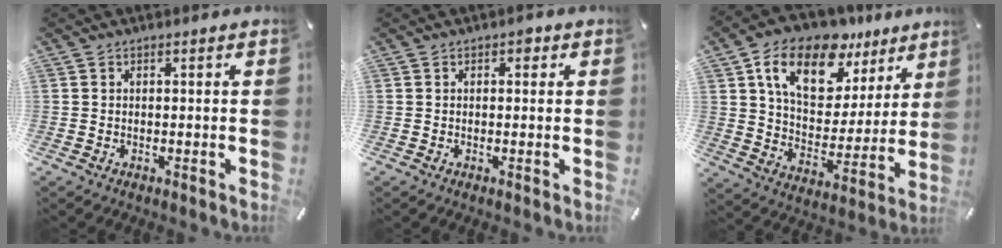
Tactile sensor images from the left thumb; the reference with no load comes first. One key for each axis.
{"total": 1.6, "fx": 0.5, "fy": 1.1, "fz": 1.0, "tx": -0.007, "ty": 0.001, "tz": 0.004}
{"total": 17.8, "fx": 11.1, "fy": 10.3, "fz": 9.3, "tx": -0.165, "ty": -0.051, "tz": 0.198}